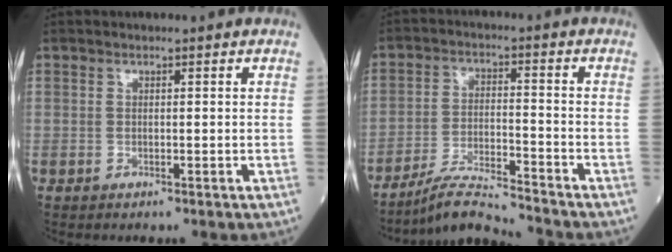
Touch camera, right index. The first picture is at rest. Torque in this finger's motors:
{"motor_torque": [-0.13, -0.23, 0.07, 0.00]}